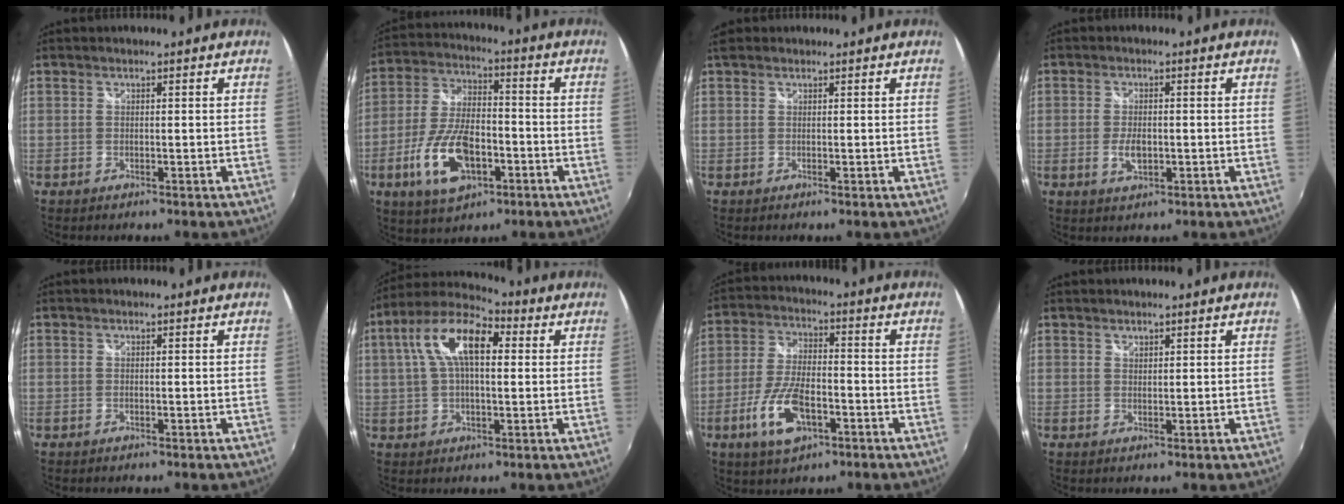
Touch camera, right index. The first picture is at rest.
{"total": 14.5, "force": [-5.5, 7.1, 11.3], "torque": [-0.240, -0.005, -0.096]}
{"total": 1.9, "force": [1.2, 1.2, 0.9], "torque": [-0.011, 0.006, 0.016]}
{"total": 3.9, "force": [-0.8, 2.0, 3.2], "torque": [-0.063, -0.005, -0.014]}
{"total": 0.0}
{"total": 13.3, "force": [3.1, 6.1, 11.5], "torque": [-0.216, 0.031, 0.044]}
{"total": 11.5, "force": [-4.9, 5.0, 9.1], "torque": [-0.194, -0.008, -0.087]}
{"total": 1.0, "force": [0.9, 0.4, 0.1], "torque": [0.000, 0.000, 0.017]}